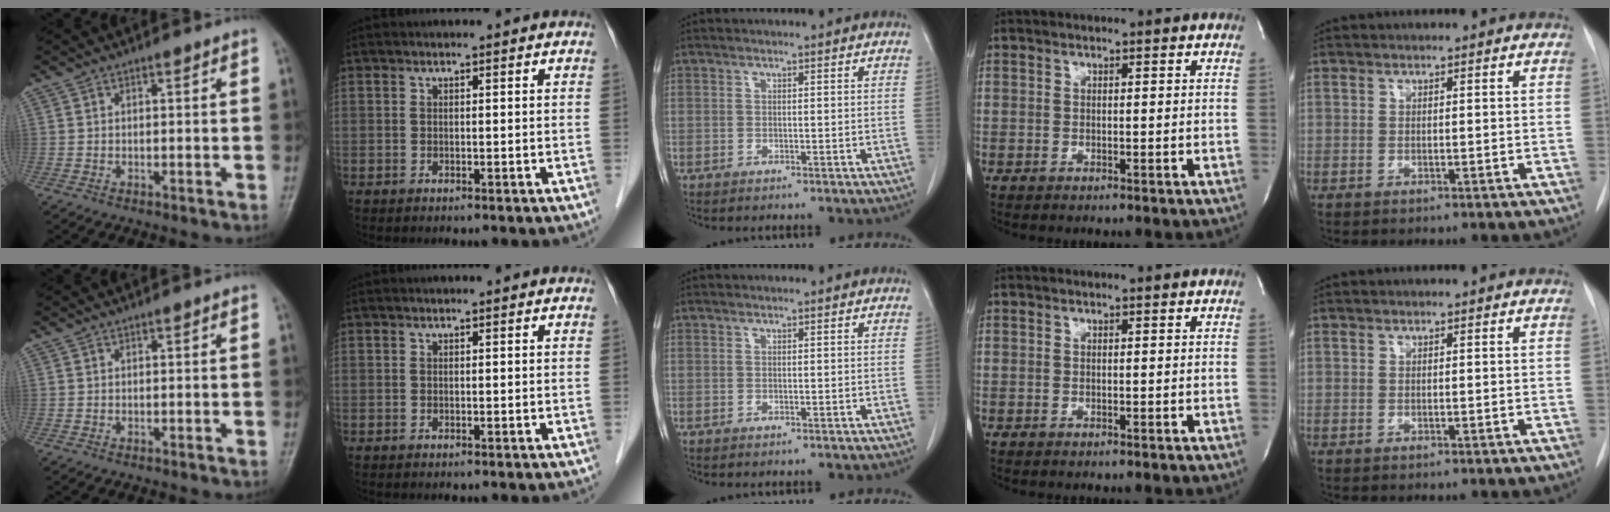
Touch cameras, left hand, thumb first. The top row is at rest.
{}